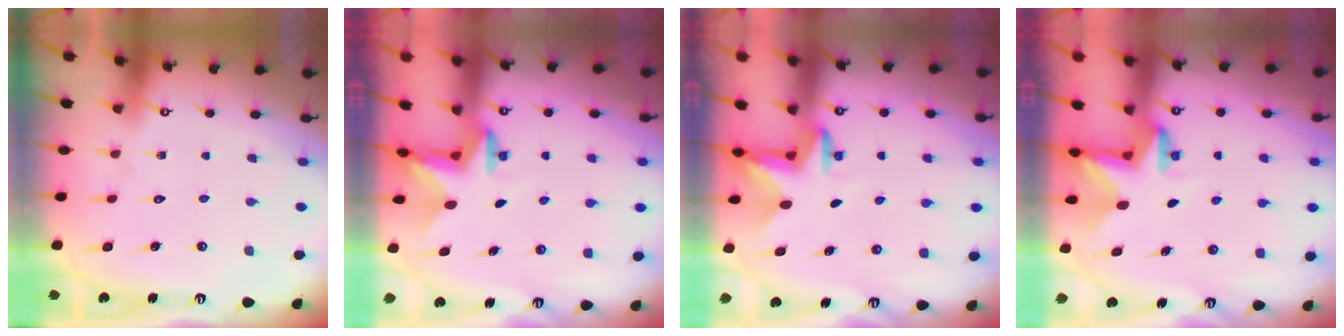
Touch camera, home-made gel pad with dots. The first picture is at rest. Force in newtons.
{"total": 2.4, "press": 2.4, "slide": 0.4}
{"total": 2.9, "press": 2.8, "slide": 0.7}
{"total": 2.8, "press": 2.8, "slide": 0.2}